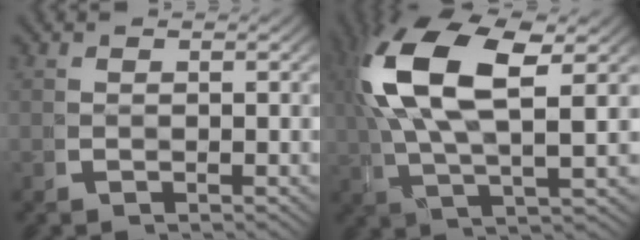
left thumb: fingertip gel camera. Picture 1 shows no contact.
{"total": 11.2, "force": [3.2, 5.1, 9.4], "torque": [-0.196, 0.006, 0.059]}